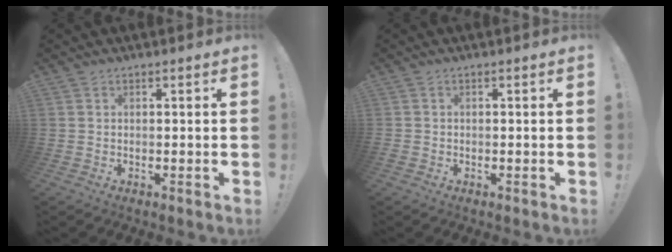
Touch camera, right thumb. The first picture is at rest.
{"total": 0.9, "force": [-0.5, 0.8, 0.1], "torque": [0.000, 0.002, -0.009]}